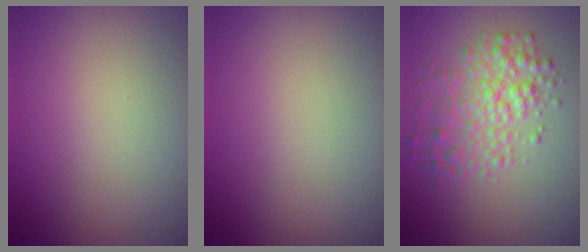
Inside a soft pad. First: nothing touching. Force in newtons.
{"total": 0.0}
{"total": 4.2, "press": 4.2, "slide": 0.1}